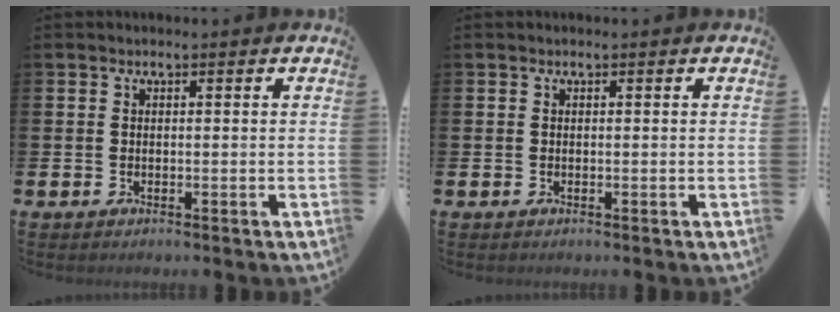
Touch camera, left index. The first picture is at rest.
{"total": 0.0}